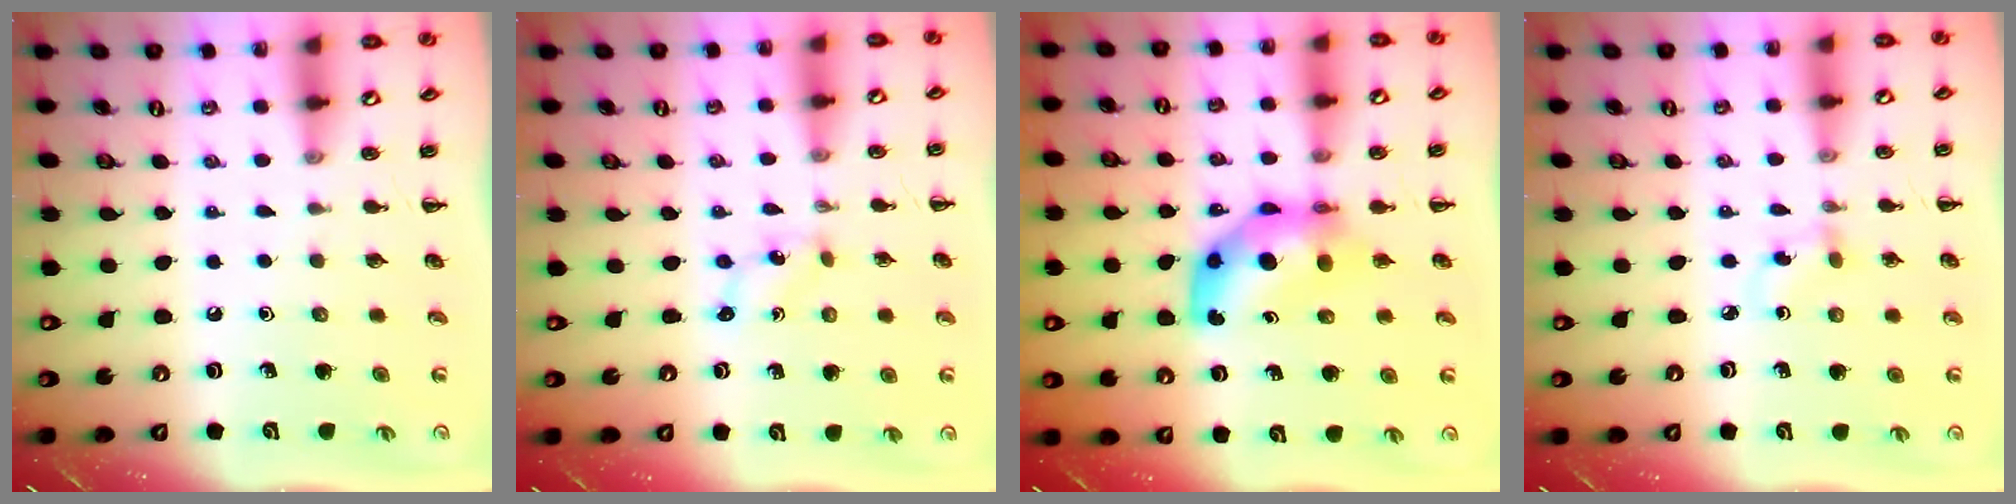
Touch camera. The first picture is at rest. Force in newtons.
{"total": 0.6, "press": 0.5, "slide": 0.3}
{"total": 8.3, "press": 8.1, "slide": 1.9}
{"total": 2.8, "press": 2.5, "slide": 1.2}